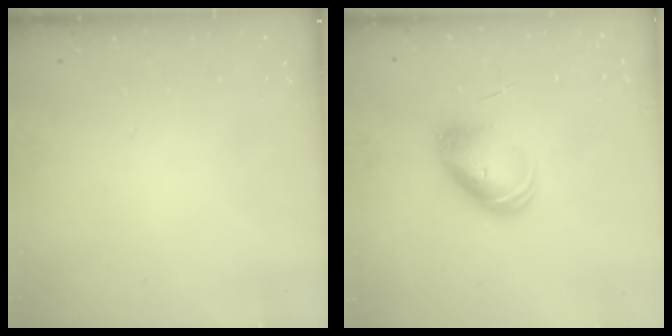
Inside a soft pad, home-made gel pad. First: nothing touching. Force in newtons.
{"total": 7.9, "press": 7.9, "slide": 1.2}